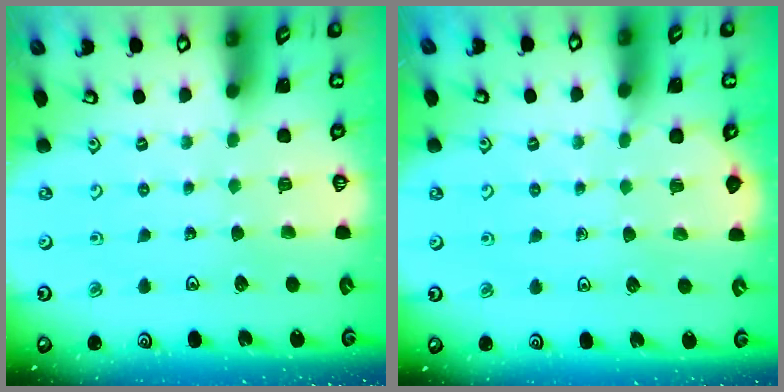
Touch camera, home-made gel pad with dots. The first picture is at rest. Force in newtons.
{"total": 1.6, "press": 1.5, "slide": 0.3}